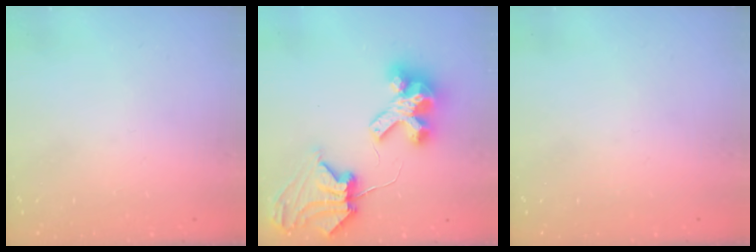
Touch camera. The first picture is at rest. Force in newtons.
{"total": 10.2, "press": 10.1, "slide": 1.5}
{"total": 0.0}